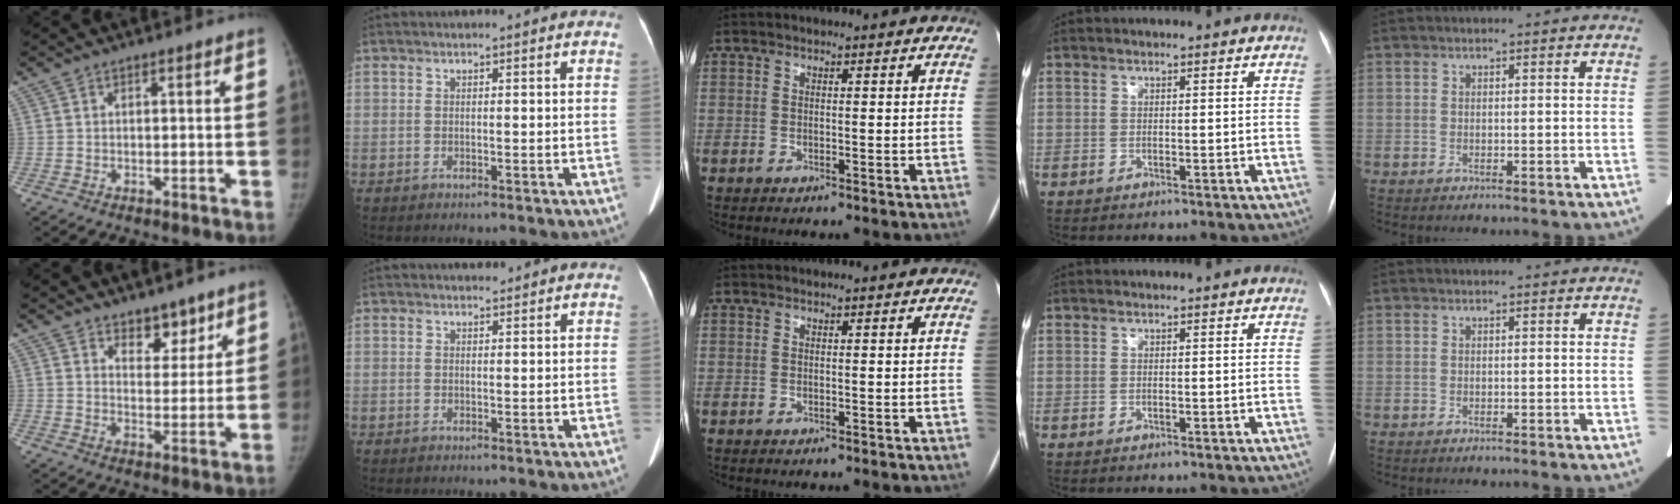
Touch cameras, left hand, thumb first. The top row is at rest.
{"thumb": {"total": 5.9, "force": [4.4, 3.3, 2.2], "torque": [0.004, -0.033, 0.070]}, "index": {"total": 0.9, "force": [0.9, 0.4, 0.0], "torque": [-0.005, -0.001, 0.012]}}